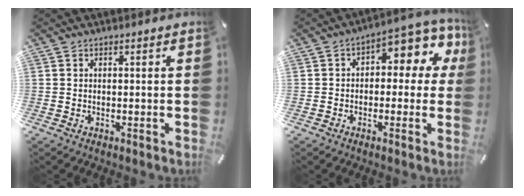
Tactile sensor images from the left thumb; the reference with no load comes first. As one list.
[{"total": 7.8, "force": [2.3, 4.6, 5.9], "torque": [-0.073, -0.017, 0.035]}]